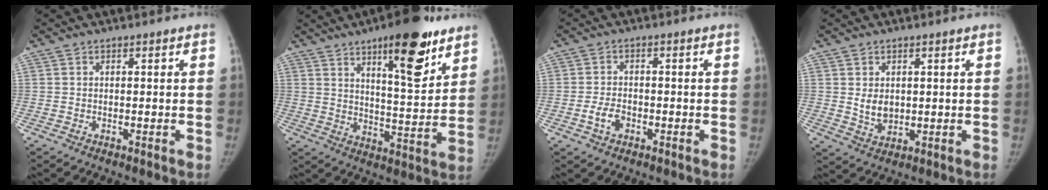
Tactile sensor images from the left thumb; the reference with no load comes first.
{"total": 16.9, "force": [10.0, 5.0, 12.6], "torque": [-0.149, -0.060, 0.152]}
{"total": 3.6, "force": [-1.4, 2.3, 2.4], "torque": [-0.043, 0.012, -0.026]}
{"total": 4.2, "force": [0.8, 3.0, 2.9], "torque": [-0.038, -0.013, 0.023]}